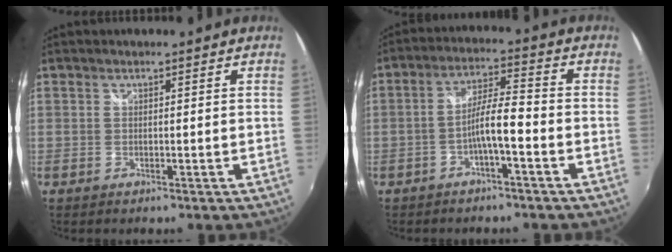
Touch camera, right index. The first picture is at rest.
{"total": 5.8, "force": [-2.8, 0.5, 5.0], "torque": [-0.101, 0.013, -0.049]}